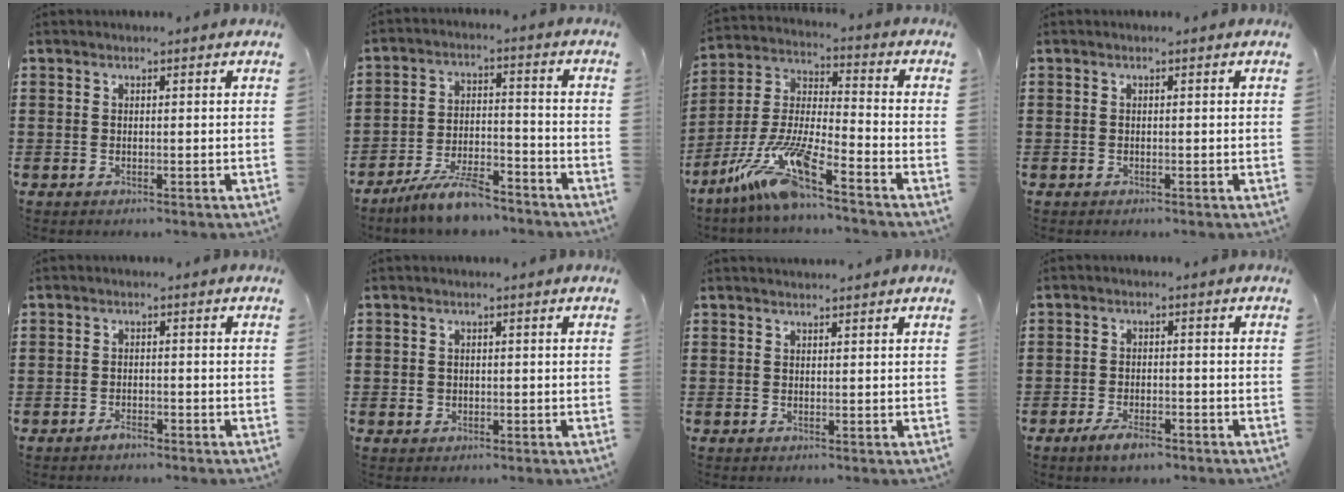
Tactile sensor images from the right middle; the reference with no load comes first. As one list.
[{"total": 8.2, "force": [-7.0, 1.7, 3.9], "torque": [-0.080, 0.007, -0.132]}, {"total": 12.1, "force": [-9.2, 0.4, 7.9], "torque": [-0.187, -0.012, -0.188]}, {"total": 0.0}, {"total": 1.6, "force": [-1.3, 0.6, 0.6], "torque": [-0.014, -0.002, -0.027]}, {"total": 1.2, "force": [-0.1, 1.1, 0.4], "torque": [-0.011, 0.008, -0.005]}, {"total": 1.0, "force": [1.0, -0.1, -0.1], "torque": [-0.001, -0.002, 0.020]}, {"total": 3.2, "force": [-2.4, 1.1, 1.9], "torque": [-0.038, 0.002, -0.046]}]